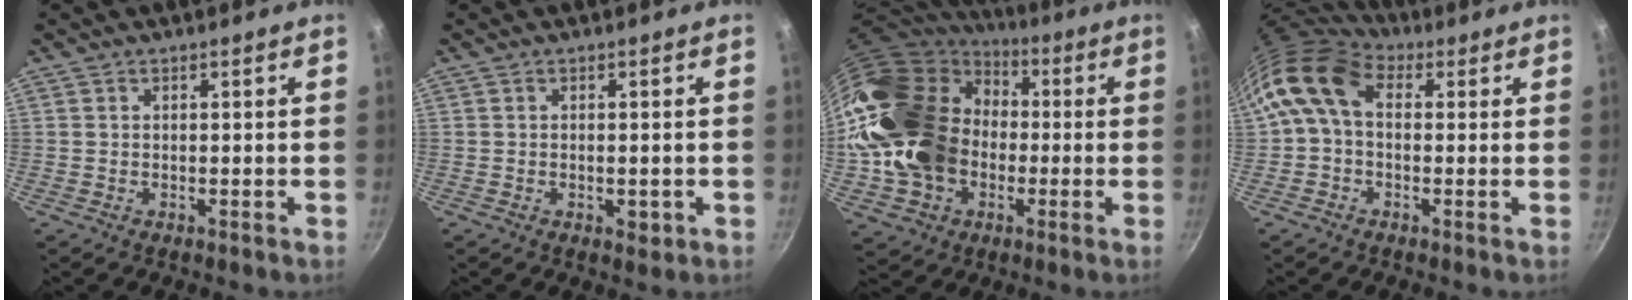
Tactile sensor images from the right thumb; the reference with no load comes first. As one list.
[{"total": 2.4, "force": [-0.7, 1.3, 1.9], "torque": [-0.028, -0.003, -0.009]}, {"total": 27.2, "force": [0.2, 21.4, 16.8], "torque": [-0.324, 0.056, 0.017]}, {"total": 11.4, "force": [2.2, 7.7, 8.1], "torque": [-0.145, 0.022, 0.020]}]